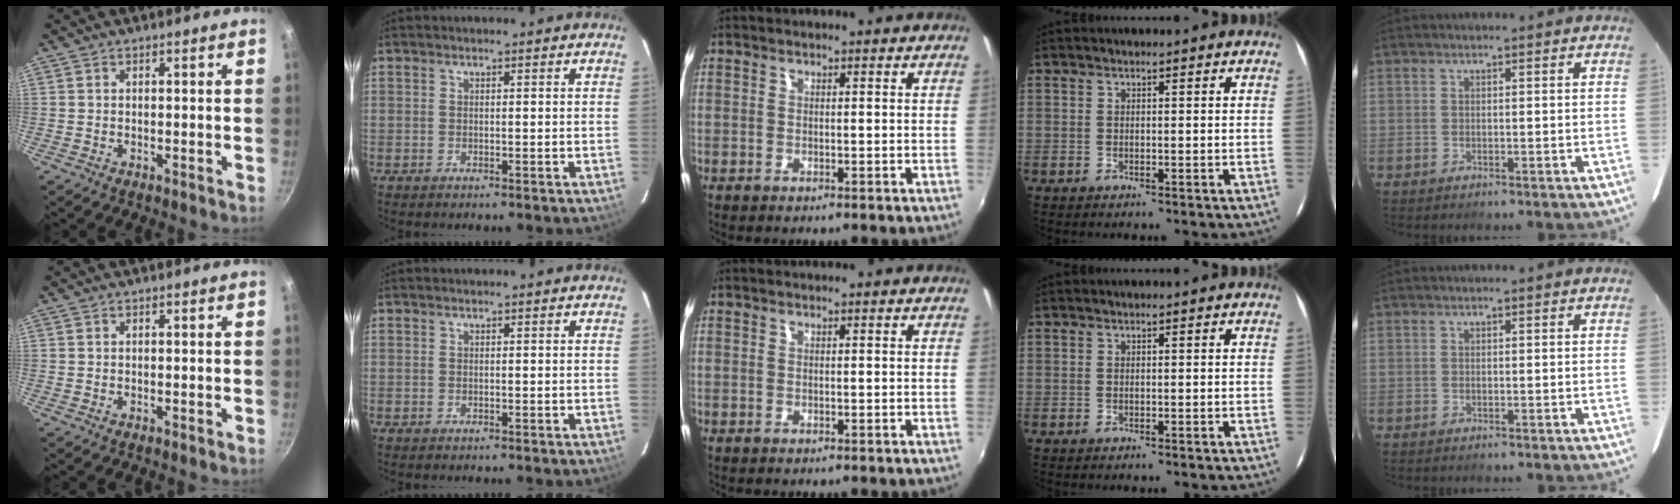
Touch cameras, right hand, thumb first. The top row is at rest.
{}